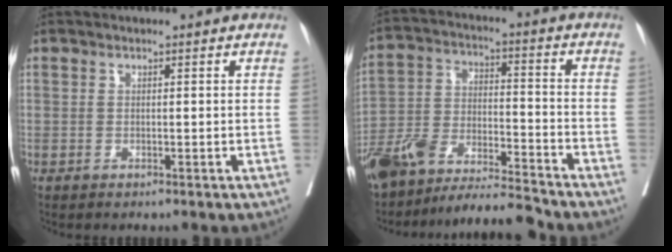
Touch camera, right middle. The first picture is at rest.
{"total": 13.7, "force": [-12.6, 0.4, 5.1], "torque": [-0.098, 0.012, -0.232]}